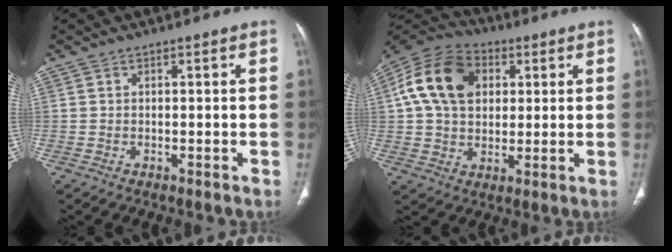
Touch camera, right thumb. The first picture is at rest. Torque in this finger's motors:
{"motor_torque": [0.68, 2.04, 0.29, 0.30, 0.18]}